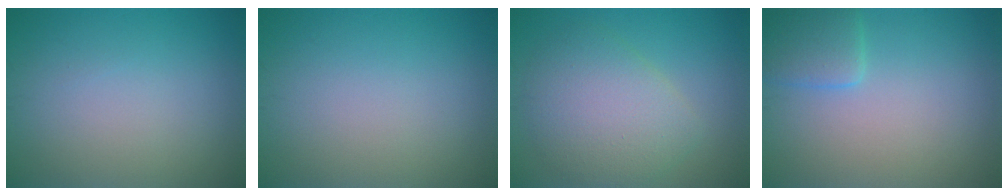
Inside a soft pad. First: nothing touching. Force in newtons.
{"total": 0.0}
{"total": 5.5, "press": 5.5, "slide": 0.2}
{"total": 2.6, "press": 2.6, "slide": 0.1}